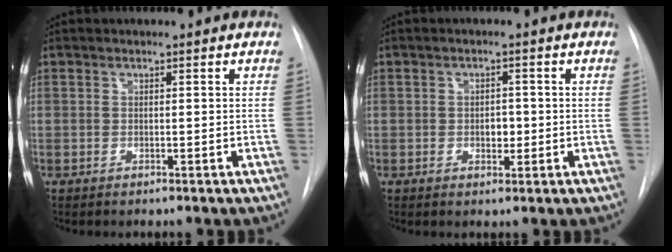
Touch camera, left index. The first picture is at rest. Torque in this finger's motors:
{"motor_torque": [0.43, -0.07, 0.06, 0.05]}